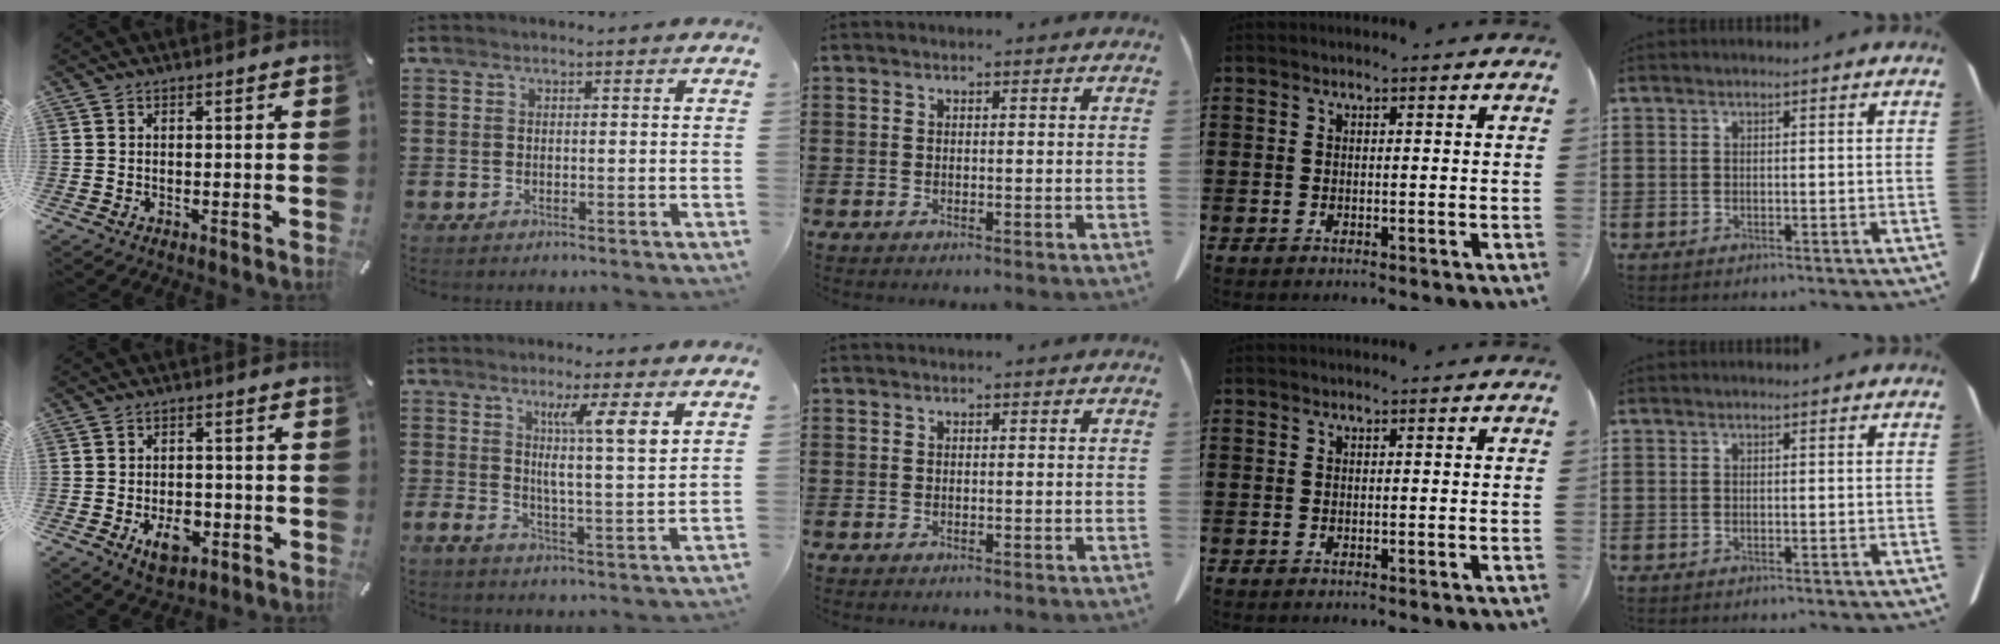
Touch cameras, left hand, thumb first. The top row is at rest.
{"thumb": {"total": 6.9, "force": [-2.4, 4.4, 4.7], "torque": [-0.060, 0.003, -0.043]}, "index": {"total": 7.8, "force": [3.4, 0.8, 7.0], "torque": [-0.129, -0.011, 0.051]}}